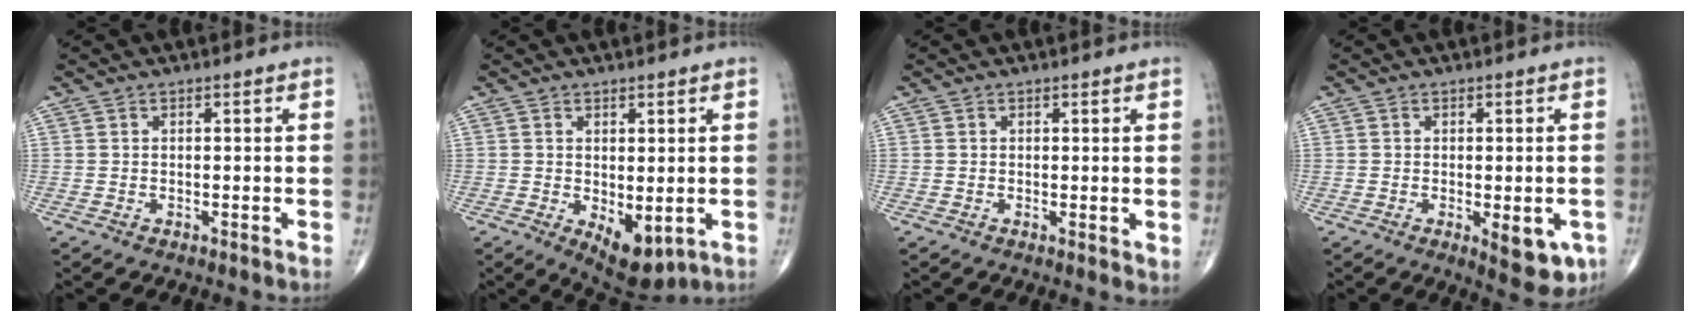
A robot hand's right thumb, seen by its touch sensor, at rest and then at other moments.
{"total": 7.3, "force": [-1.6, 3.7, 6.1], "torque": [-0.072, -0.011, -0.005]}
{"total": 1.7, "force": [0.2, 0.8, 1.5], "torque": [-0.023, -0.009, 0.001]}
{"total": 7.5, "force": [-2.3, 3.0, 6.4], "torque": [-0.065, -0.010, -0.023]}